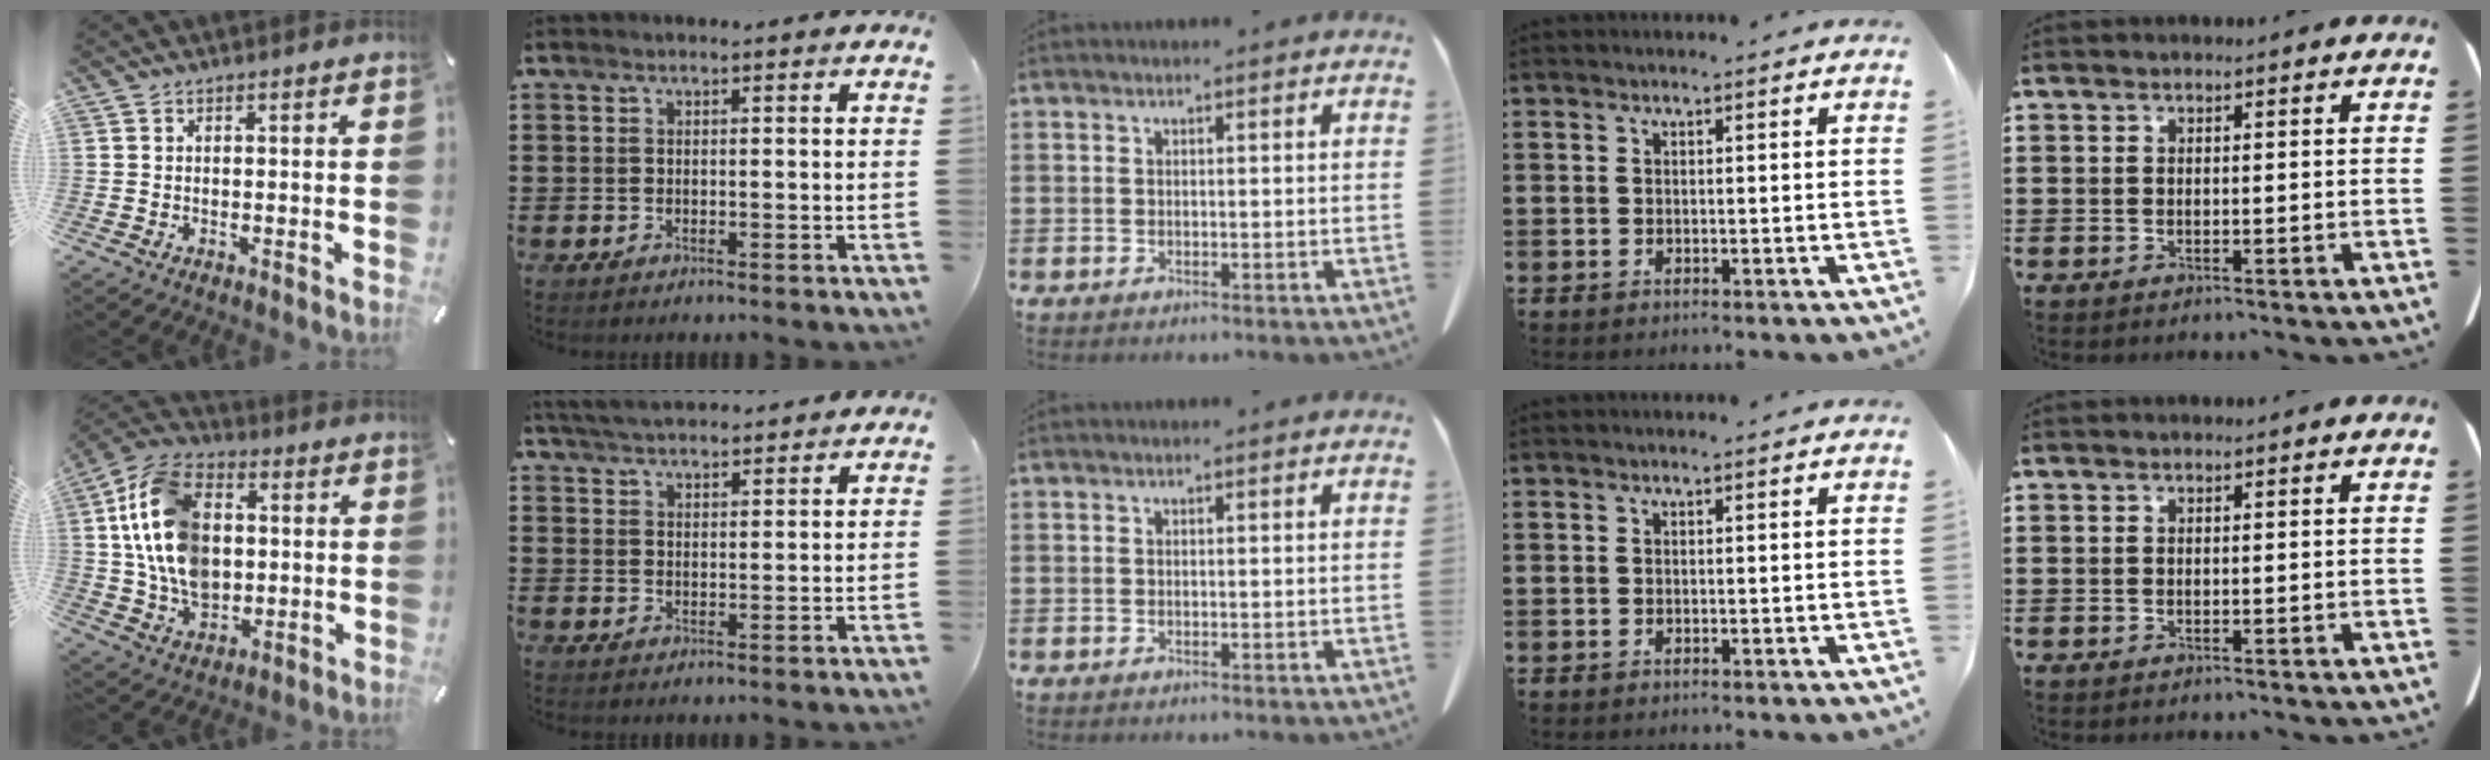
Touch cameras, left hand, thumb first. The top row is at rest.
{"thumb": {"total": 17.5, "force": [1.0, 12.8, 11.8], "torque": [-0.271, 0.009, 0.020]}, "index": {"total": 4.4, "force": [4.3, 0.2, 0.9], "torque": [-0.032, -0.012, 0.079]}}